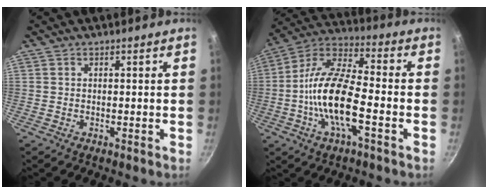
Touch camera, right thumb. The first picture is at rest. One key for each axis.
{"total": 16.4, "fx": -3.9, "fy": 6.0, "fz": 14.8, "tx": -0.279, "ty": 0.037, "tz": -0.092}